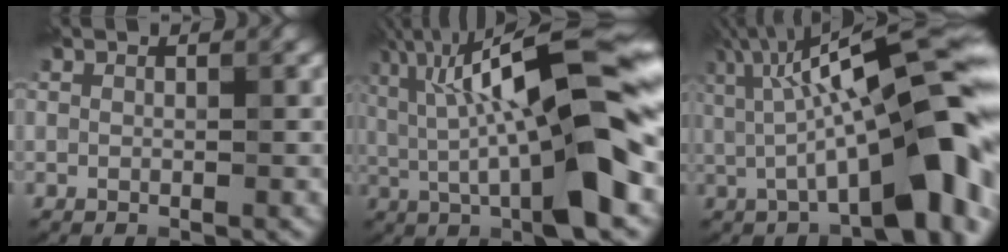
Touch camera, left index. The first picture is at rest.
{"total": 14.6, "force": [0.8, 3.3, 14.2], "torque": [-0.226, 0.024, 0.005]}
{"total": 13.7, "force": [-0.4, 3.8, 13.1], "torque": [-0.181, 0.029, -0.012]}